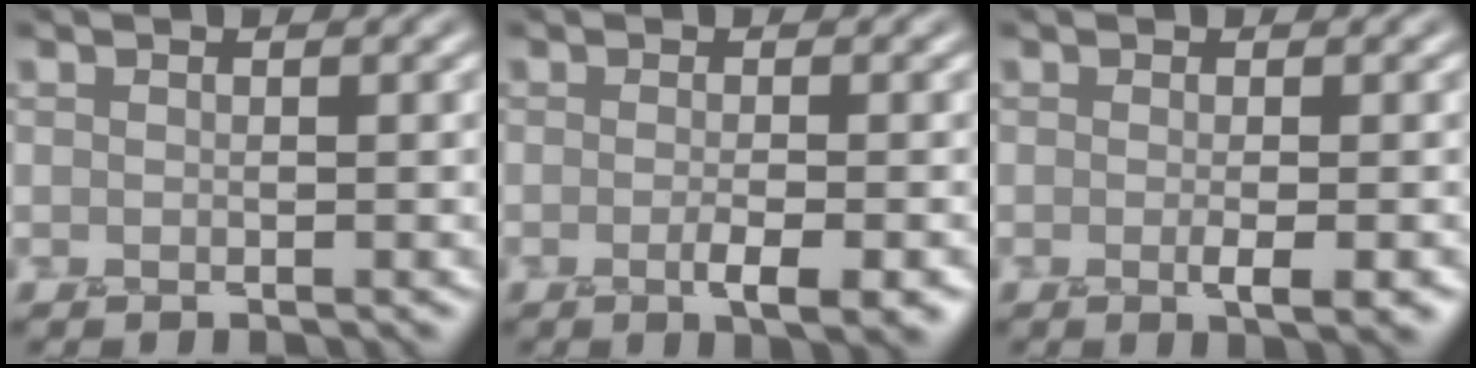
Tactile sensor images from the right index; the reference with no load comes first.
{"total": 3.3, "force": [-1.1, 0.9, 3.0], "torque": [-0.042, -0.003, -0.019]}
{"total": 2.6, "force": [-0.5, 0.7, 2.5], "torque": [-0.031, -0.002, -0.009]}